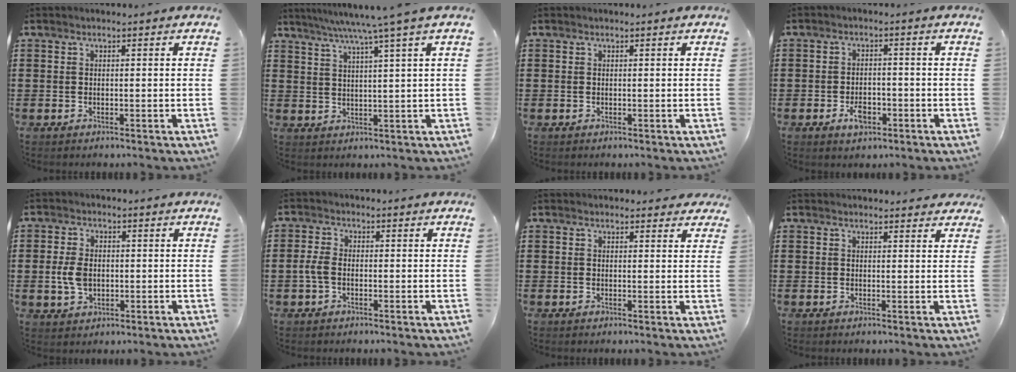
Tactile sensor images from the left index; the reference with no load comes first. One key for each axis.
{"total": 5.7, "fx": 3.9, "fy": -1.4, "fz": 3.9, "tx": -0.084, "ty": -0.018, "tz": 0.062}
{"total": 0.0}
{"total": 3.6, "fx": -1.8, "fy": 1.9, "fz": 2.5, "tx": -0.049, "ty": 0.001, "tz": -0.034}
{"total": 4.9, "fx": 0.0, "fy": 3.2, "fz": 3.6, "tx": -0.095, "ty": 0.001, "tz": -0.006}
{"total": 3.0, "fx": -0.5, "fy": 1.7, "fz": 2.4, "tx": -0.069, "ty": -0.004, "tz": -0.016}
{"total": 1.8, "fx": 1.6, "fy": 0.9, "fz": 0.2, "tx": -0.001, "ty": 0.002, "tz": 0.028}
{"total": 1.8, "fx": 1.7, "fy": 0.5, "fz": 0.3, "tx": -0.001, "ty": -0.001, "tz": 0.031}